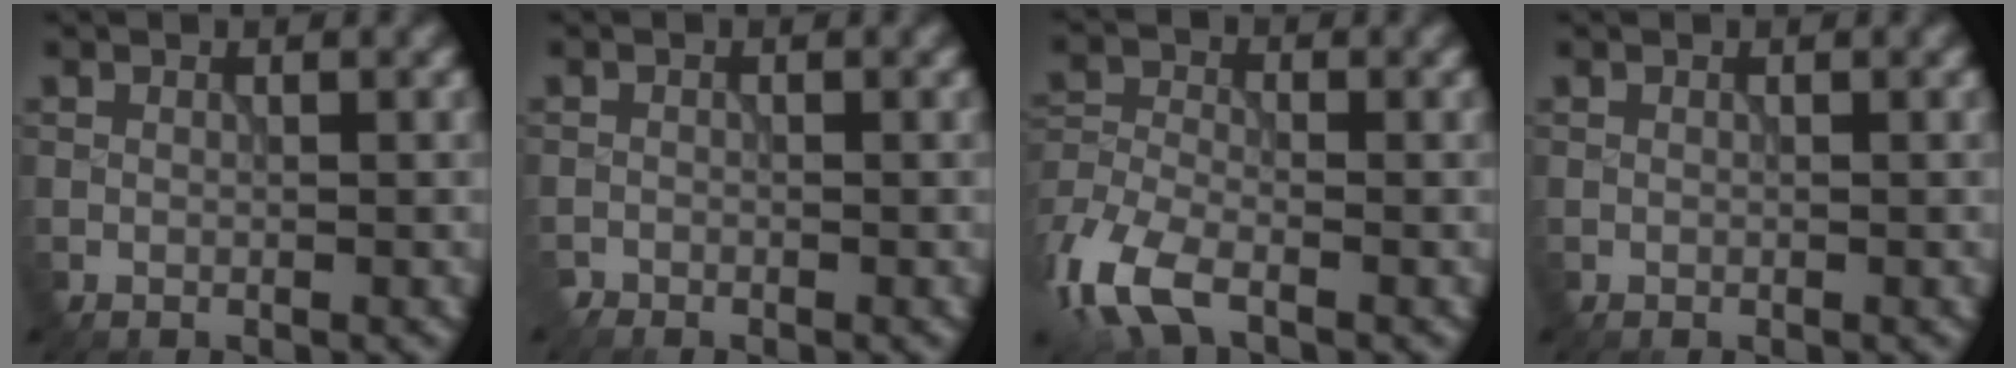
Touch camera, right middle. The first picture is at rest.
{"total": 0.7, "force": [-0.7, 0.2, -0.1], "torque": [0.003, -0.001, -0.015]}
{"total": 6.9, "force": [-4.3, 3.2, 4.4], "torque": [-0.102, -0.015, -0.097]}
{"total": 0.0}